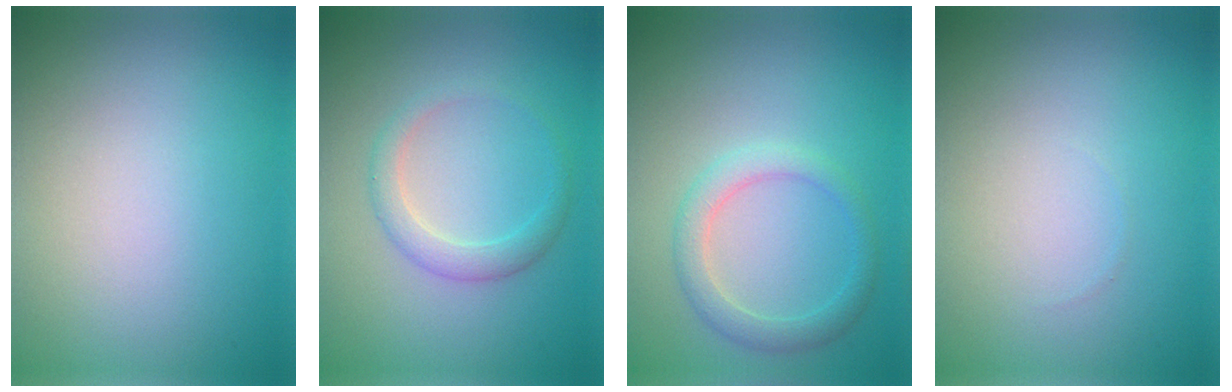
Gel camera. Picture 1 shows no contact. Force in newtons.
{"total": 2.2, "press": 2.2, "slide": 0.2}
{"total": 2.4, "press": 2.4, "slide": 0.2}
{"total": 0.0}